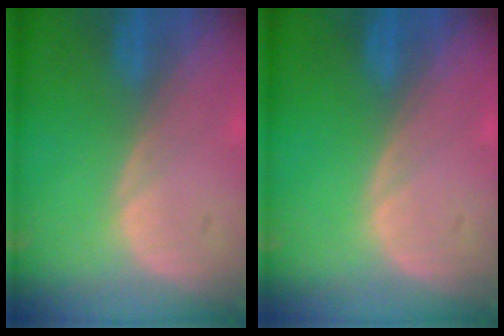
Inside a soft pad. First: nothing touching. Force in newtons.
{"total": 0.0}